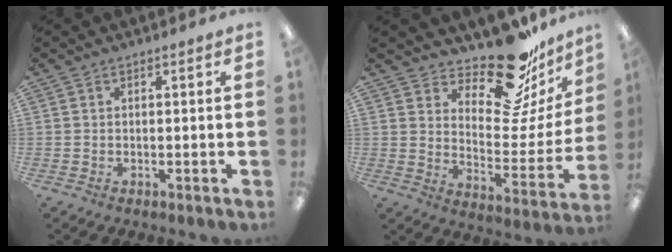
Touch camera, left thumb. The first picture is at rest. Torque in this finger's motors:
{"motor_torque": [1.41, 0.79, 0.92, -1.17, 0.02]}